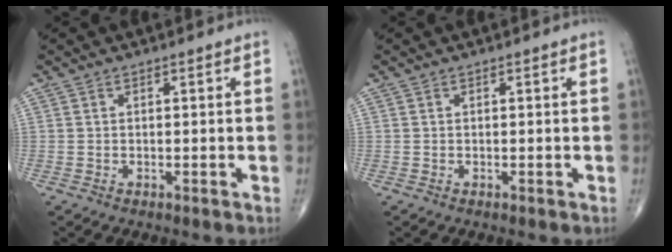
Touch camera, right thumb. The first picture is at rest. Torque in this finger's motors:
{"motor_torque": [0.06, 0.06, 0.00, 0.00, 0.00]}